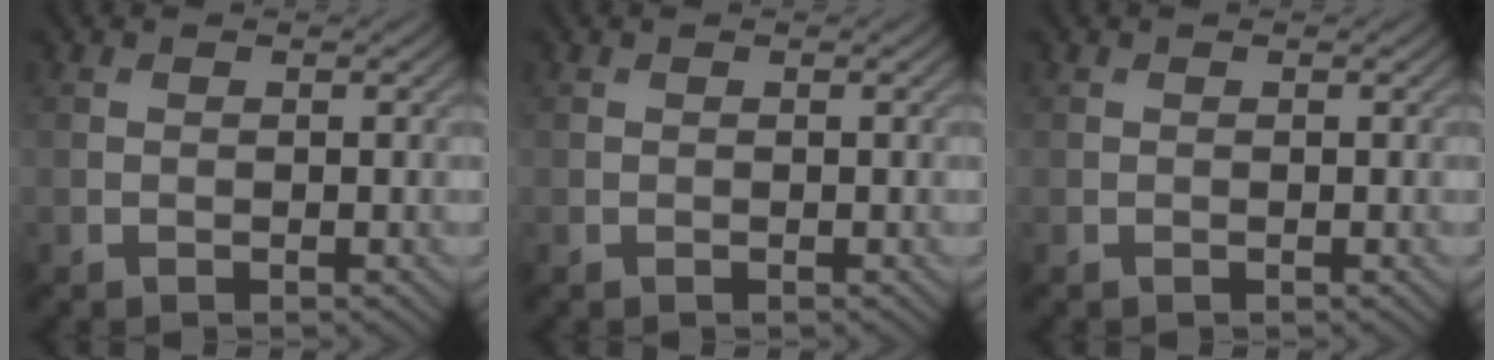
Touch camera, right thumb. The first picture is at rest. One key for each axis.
{"total": 0.0}
{"total": 0.0}